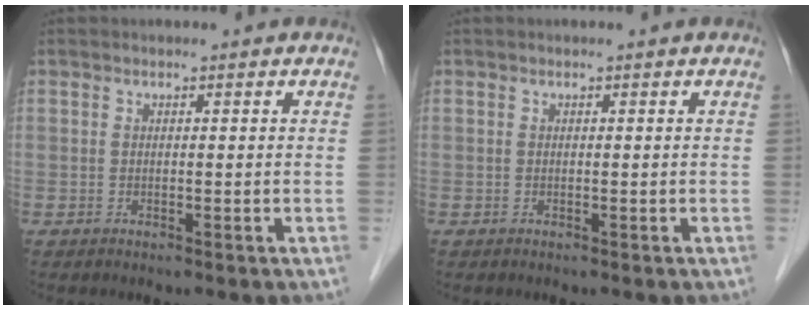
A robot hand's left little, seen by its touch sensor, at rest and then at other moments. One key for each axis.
{"total": 0.0}